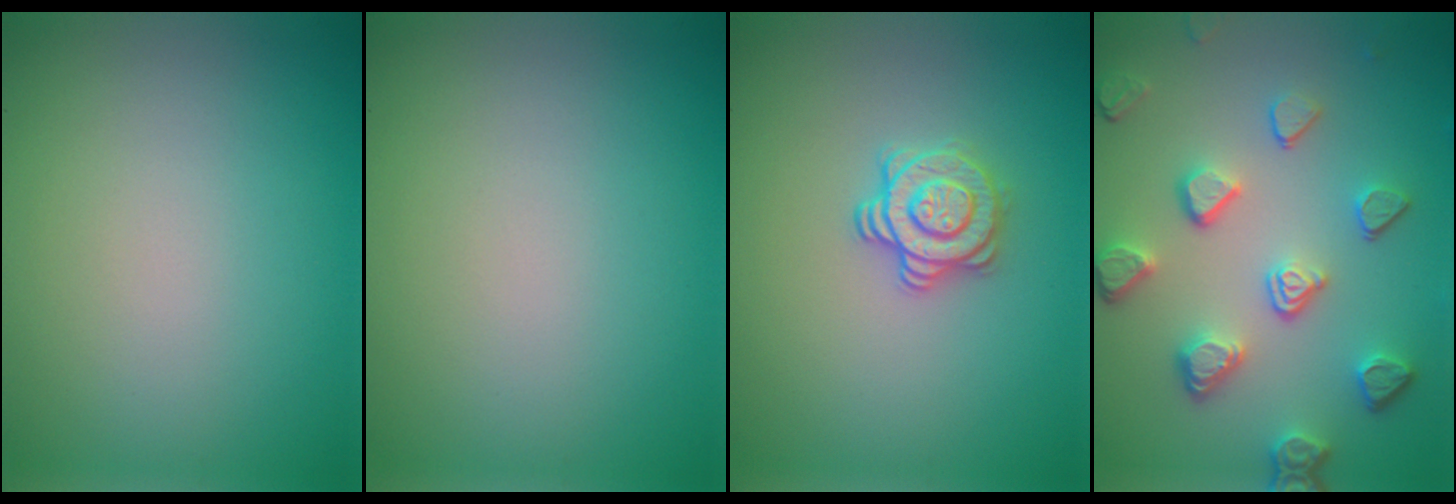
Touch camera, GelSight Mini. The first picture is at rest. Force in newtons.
{"total": 0.0}
{"total": 2.9, "press": 2.6, "slide": 1.2}
{"total": 5.0, "press": 3.9, "slide": 3.1}